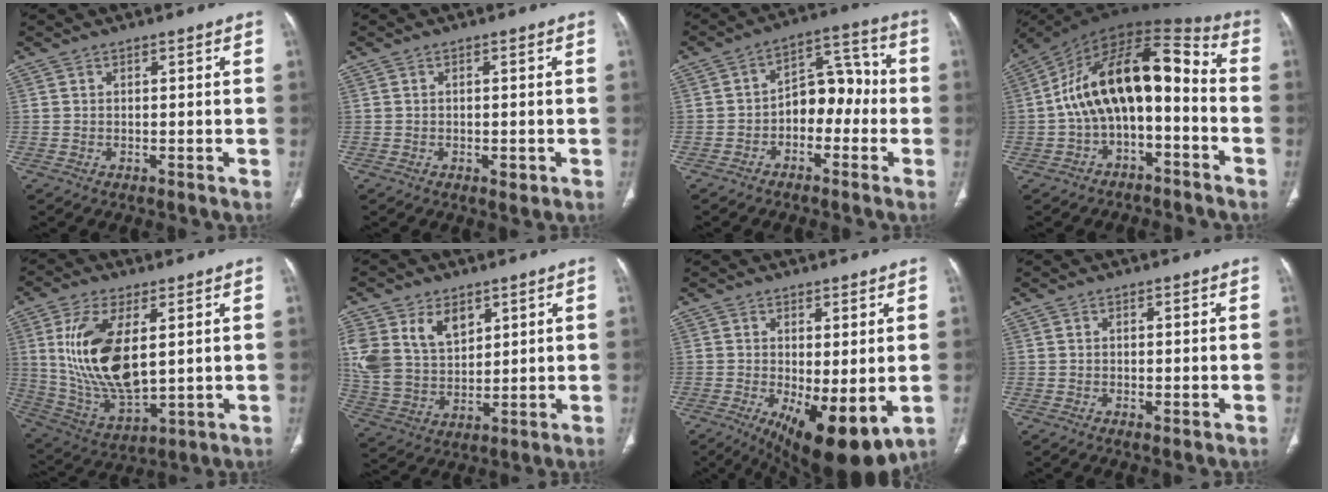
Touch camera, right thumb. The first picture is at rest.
{"total": 1.7, "force": [-0.6, 0.9, 1.3], "torque": [-0.018, 0.000, -0.006]}
{"total": 9.6, "force": [-2.1, 6.4, 6.9], "torque": [-0.062, 0.048, -0.045]}
{"total": 17.5, "force": [-2.8, 9.3, 14.6], "torque": [-0.229, 0.091, -0.050]}
{"total": 17.5, "force": [3.6, 8.1, 15.1], "torque": [-0.295, -0.023, 0.084]}
{"total": 16.2, "force": [6.9, 11.0, 9.6], "torque": [-0.194, -0.015, 0.148]}
{"total": 12.8, "force": [-3.1, 4.7, 11.5], "torque": [-0.174, -0.027, -0.030]}
{"total": 1.2, "force": [-0.3, 0.4, 1.1], "torque": [-0.023, -0.006, -0.004]}